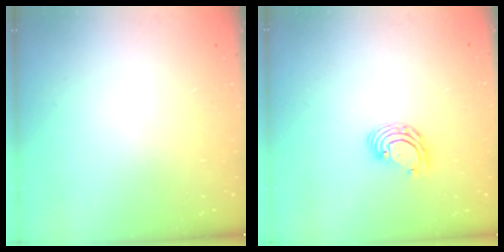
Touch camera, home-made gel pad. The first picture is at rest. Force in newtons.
{"total": 6.4, "press": 6.3, "slide": 1.2}